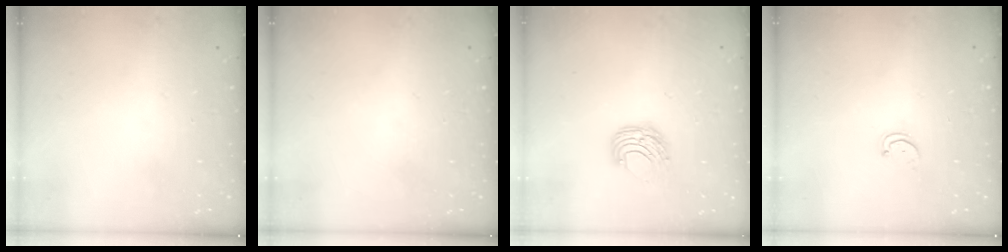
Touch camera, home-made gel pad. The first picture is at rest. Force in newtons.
{"total": 0.0}
{"total": 6.7, "press": 6.7, "slide": 0.5}
{"total": 1.5, "press": 1.5, "slide": 0.3}